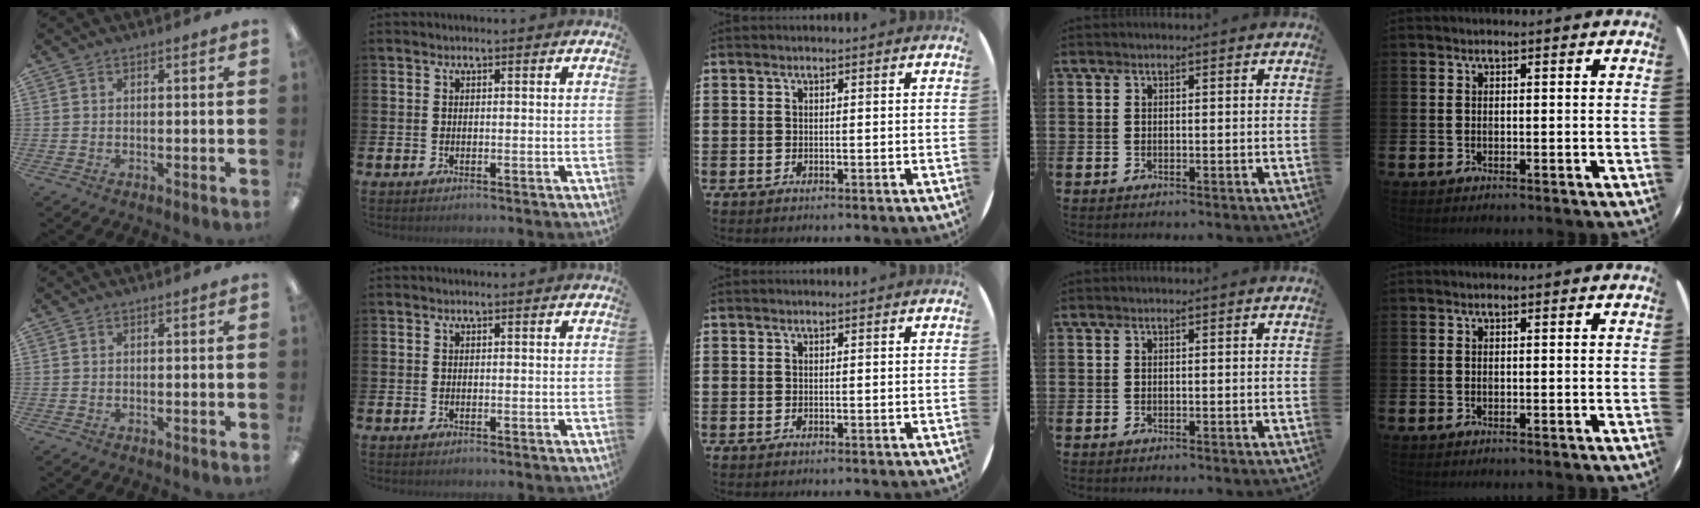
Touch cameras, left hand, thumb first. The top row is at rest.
{}